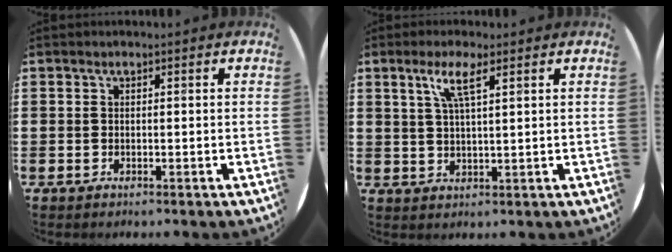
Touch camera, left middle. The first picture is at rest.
{"total": 4.5, "force": [2.6, 0.6, 3.7], "torque": [-0.079, 0.006, 0.042]}